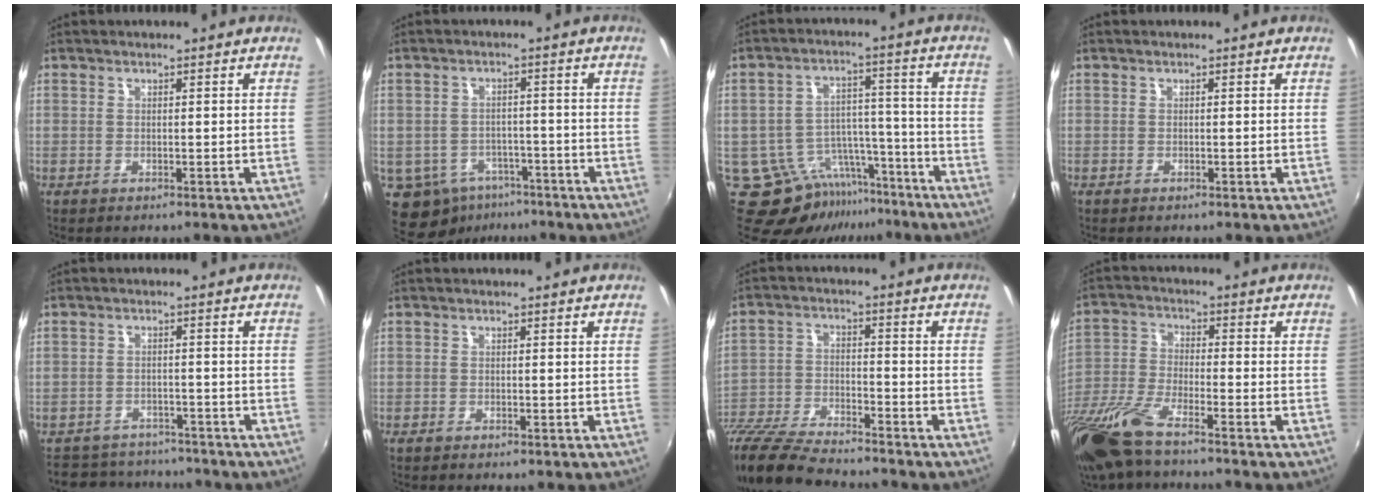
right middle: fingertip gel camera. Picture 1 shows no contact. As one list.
[{"total": 10.1, "force": [-5.5, 7.6, 3.7], "torque": [-0.105, -0.002, -0.067]}, {"total": 12.2, "force": [-8.7, 7.2, 4.7], "torque": [-0.090, 0.019, -0.115]}, {"total": 0.0}, {"total": 9.9, "force": [-8.9, 3.6, 2.2], "torque": [-0.059, 0.008, -0.129]}, {"total": 1.0, "force": [-0.8, 0.4, 0.4], "torque": [-0.010, -0.004, -0.016]}, {"total": 15.2, "force": [-13.1, 3.2, 6.9], "torque": [-0.162, -0.024, -0.246]}, {"total": 16.3, "force": [-11.9, 3.1, 10.7], "torque": [-0.242, -0.035, -0.240]}]